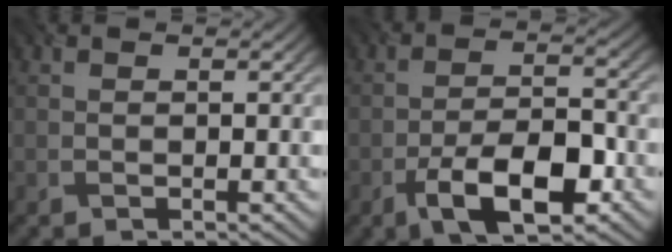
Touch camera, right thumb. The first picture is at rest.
{"total": 9.4, "force": [-4.7, 3.6, 7.3], "torque": [-0.126, 0.004, -0.083]}